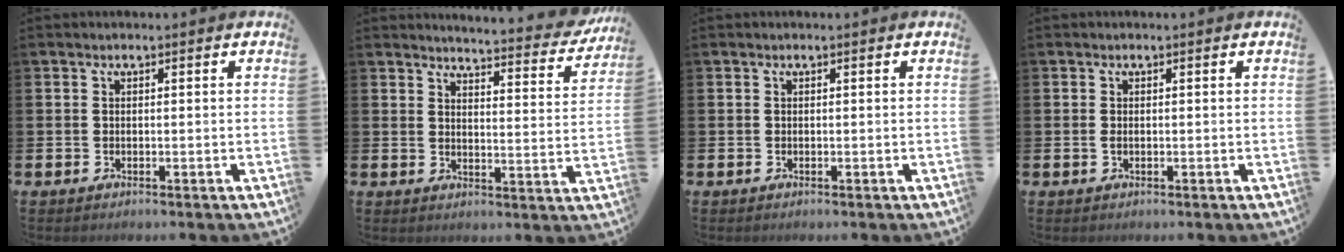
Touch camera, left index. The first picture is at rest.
{"total": 4.5, "force": [4.4, 0.2, 0.7], "torque": [-0.018, -0.040, 0.070]}
{"total": 0.0}
{"total": 0.7, "force": [-0.1, 0.4, 0.6], "torque": [-0.010, 0.003, -0.003]}